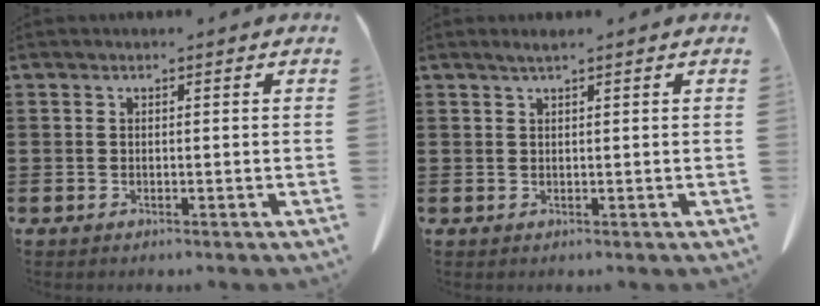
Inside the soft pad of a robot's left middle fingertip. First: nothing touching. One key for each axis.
{"total": 1.1, "fx": 0.8, "fy": -0.1, "fz": 0.8, "tx": -0.015, "ty": -0.002, "tz": 0.015}